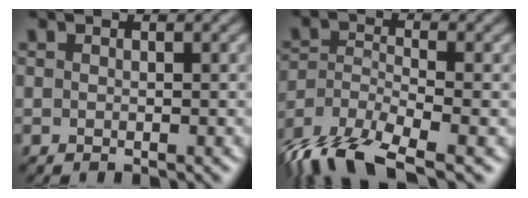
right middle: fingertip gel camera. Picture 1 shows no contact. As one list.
[{"total": 8.1, "force": [-6.4, 2.4, 4.3], "torque": [-0.088, -0.008, -0.132]}]